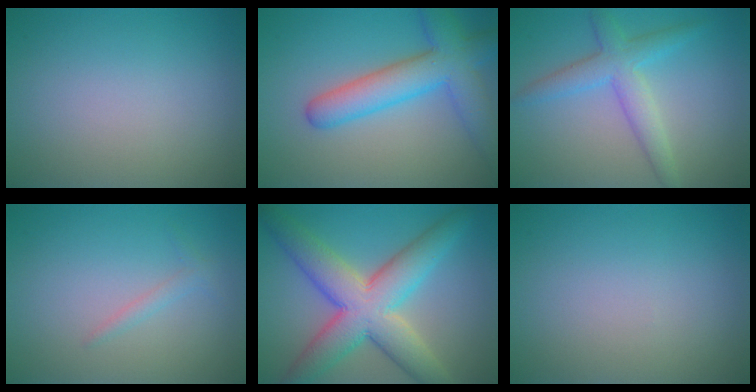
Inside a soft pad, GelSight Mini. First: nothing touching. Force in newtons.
{"total": 5.5, "press": 5.5, "slide": 0.3}
{"total": 3.9, "press": 3.9, "slide": 0.1}
{"total": 1.0, "press": 1.0, "slide": 0.1}
{"total": 9.2, "press": 9.2, "slide": 0.4}
{"total": 0.0}